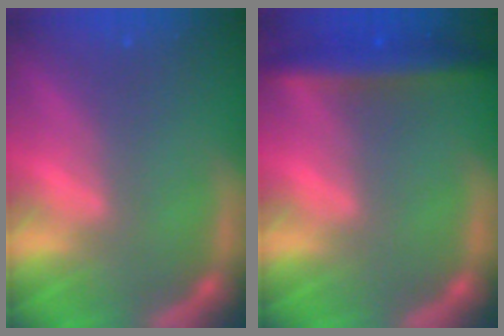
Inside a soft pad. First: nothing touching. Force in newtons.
{"total": 4.4}